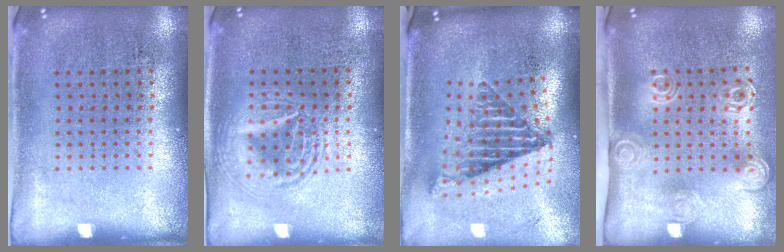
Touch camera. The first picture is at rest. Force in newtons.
{"total": 1.8, "press": 1.8, "slide": 0.2}
{"total": 2.6, "press": 1.7, "slide": 1.9}
{"total": 2.1, "press": 1.4, "slide": 1.5}